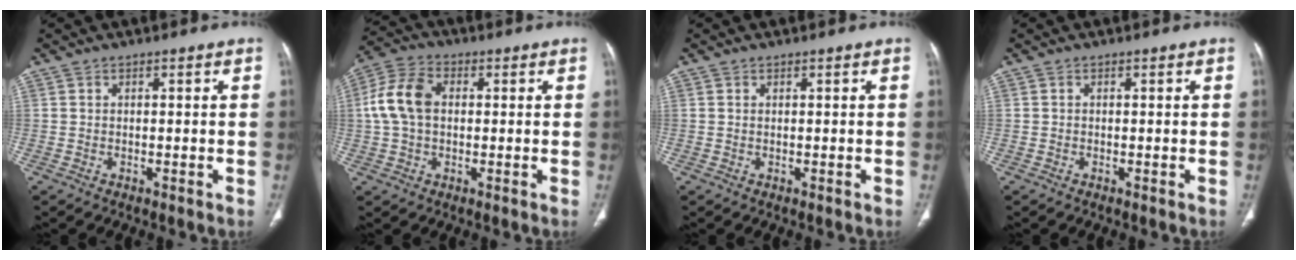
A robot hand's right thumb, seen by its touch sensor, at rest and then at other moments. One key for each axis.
{"total": 9.5, "fx": 0.9, "fy": 6.4, "fz": 6.9, "tx": -0.145, "ty": 0.025, "tz": 0.013}
{"total": 0.0}
{"total": 0.0}